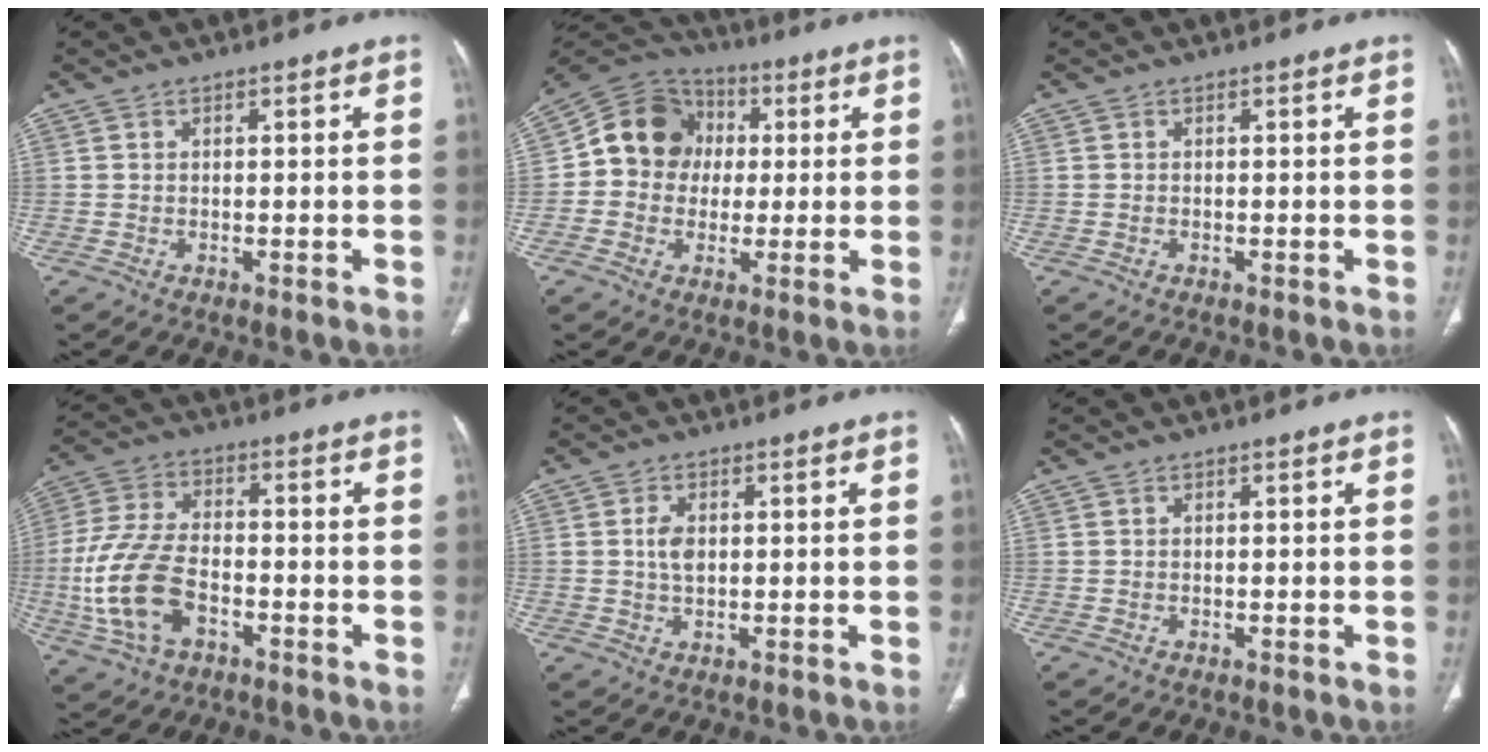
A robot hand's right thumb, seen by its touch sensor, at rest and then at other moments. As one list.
[{"total": 12.8, "force": [1.1, 11.3, 5.8], "torque": [-0.073, 0.023, 0.005]}, {"total": 0.0}, {"total": 14.4, "force": [-4.2, 8.4, 10.9], "torque": [-0.237, 0.019, -0.080]}, {"total": 3.4, "force": [0.4, 2.1, 2.7], "torque": [-0.048, -0.001, 0.008]}, {"total": 0.0}]